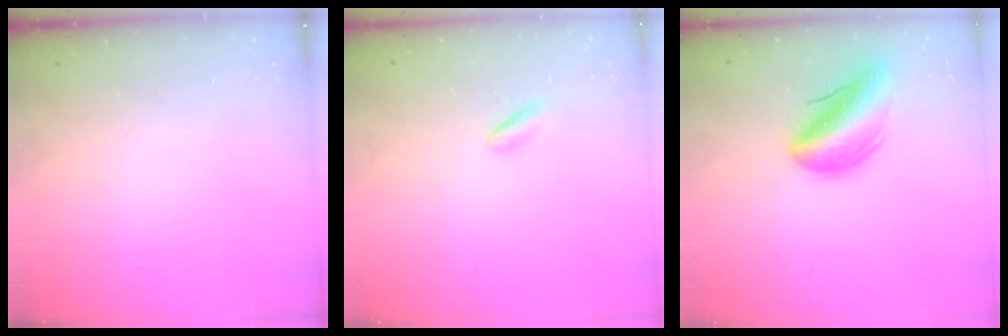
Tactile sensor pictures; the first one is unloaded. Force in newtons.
{"total": 2.5, "press": 2.3, "slide": 1.0}
{"total": 14.7, "press": 14.3, "slide": 3.6}